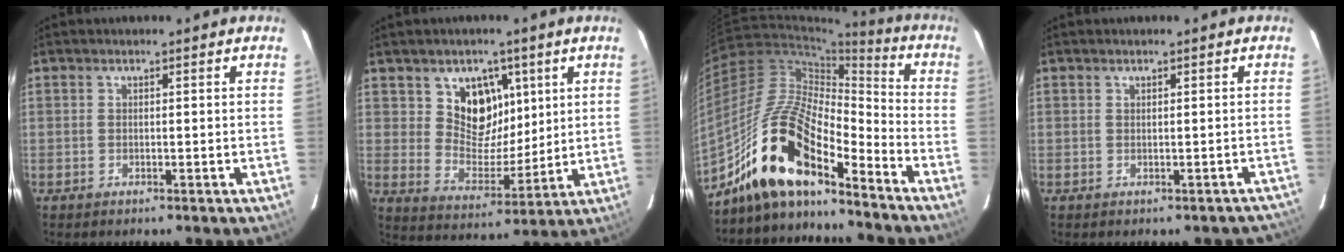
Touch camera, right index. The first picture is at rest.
{"total": 10.2, "force": [4.6, 7.8, 4.6], "torque": [-0.074, -0.011, 0.090]}
{"total": 17.6, "force": [-12.8, 5.4, 10.9], "torque": [-0.214, 0.003, -0.252]}
{"total": 3.6, "force": [-2.9, 1.7, 1.3], "torque": [0.004, 0.028, -0.015]}